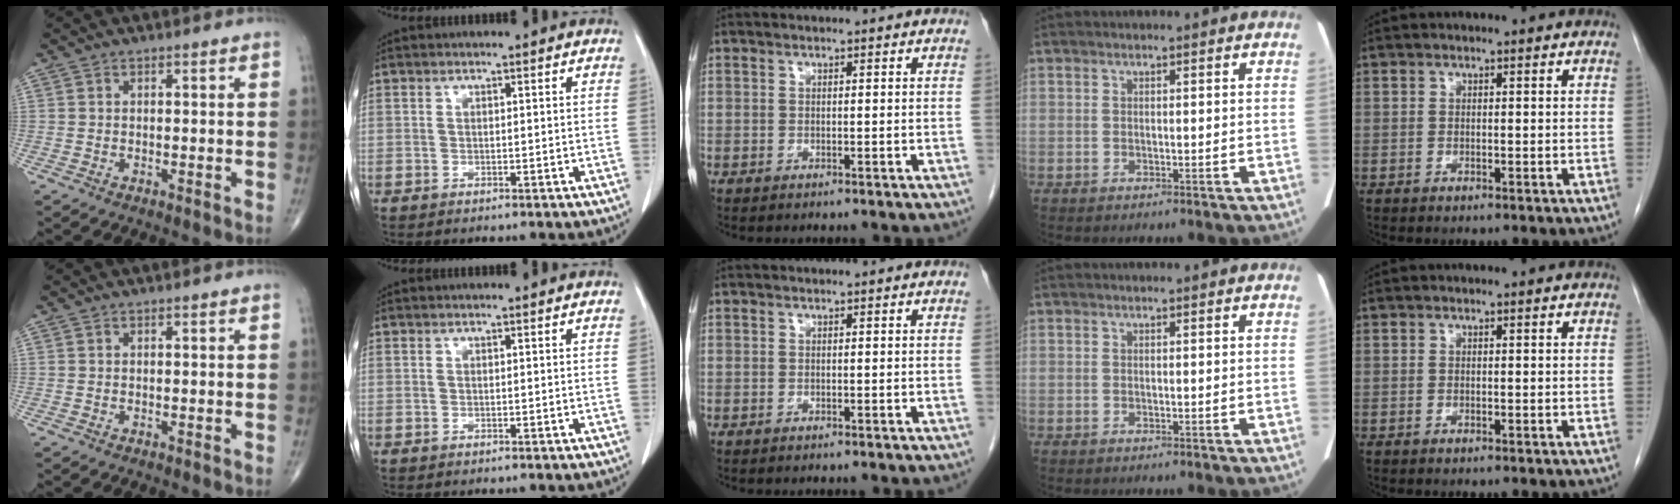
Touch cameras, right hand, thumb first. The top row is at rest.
{}